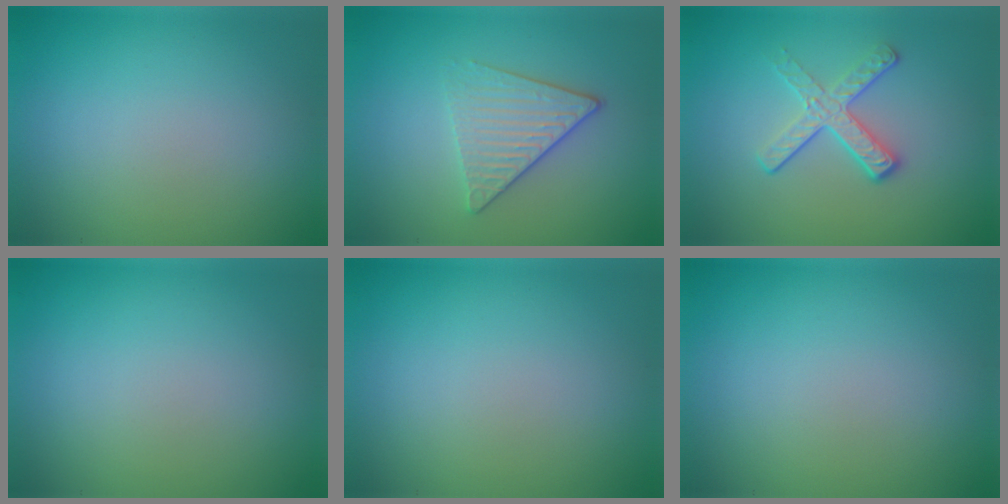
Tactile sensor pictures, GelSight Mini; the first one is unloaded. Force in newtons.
{"total": 3.7, "press": 3.1, "slide": 2.0}
{"total": 3.3, "press": 2.6, "slide": 2.0}
{"total": 0.0}
{"total": 0.0}
{"total": 0.0}